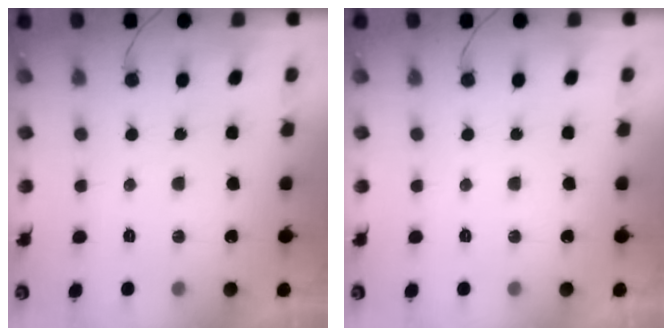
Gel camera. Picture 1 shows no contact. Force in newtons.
{"total": 0.0}